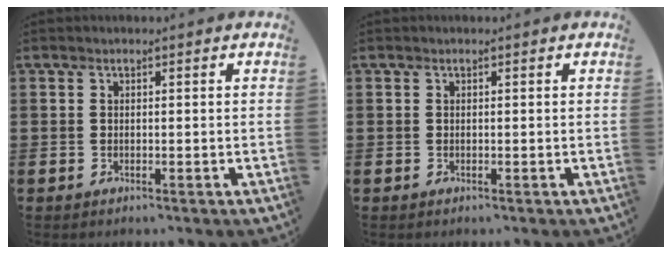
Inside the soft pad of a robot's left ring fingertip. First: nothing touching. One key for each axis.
{"total": 0.0}